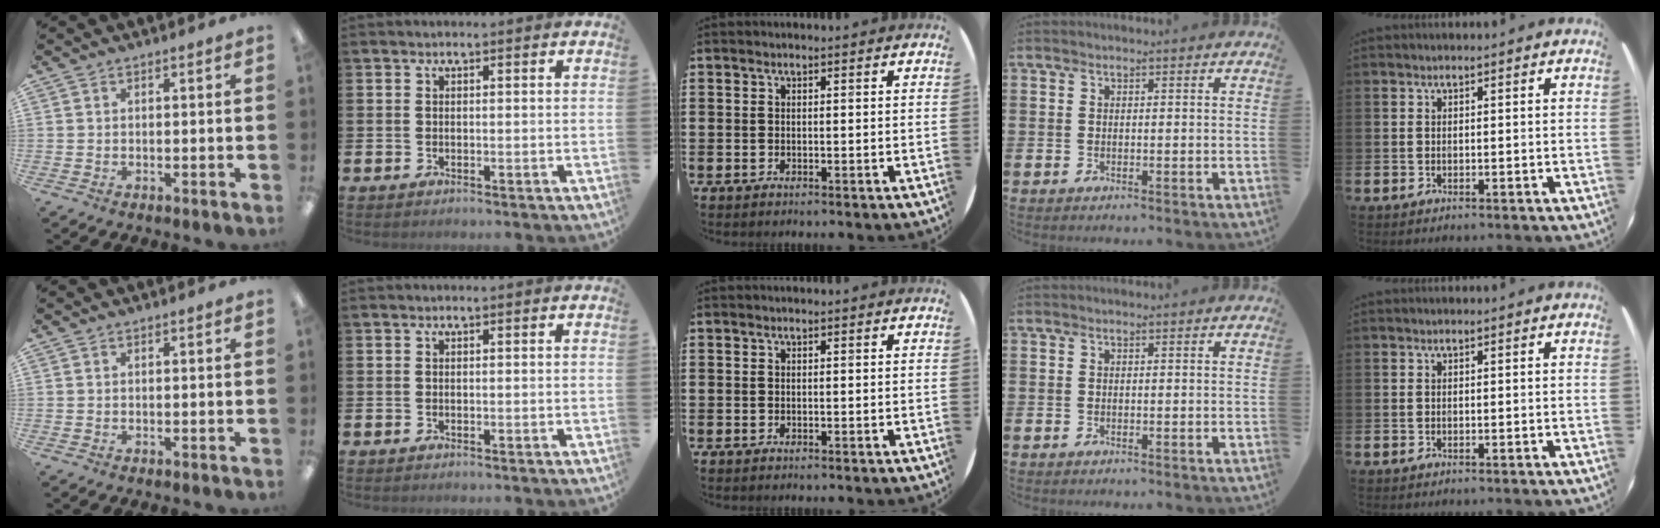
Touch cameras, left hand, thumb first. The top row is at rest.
{}